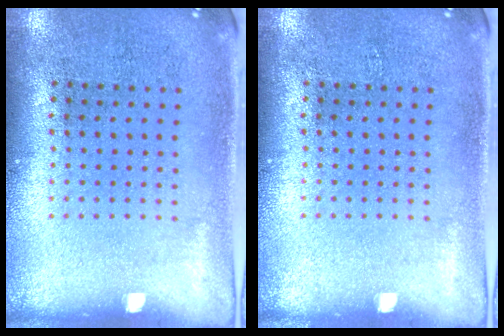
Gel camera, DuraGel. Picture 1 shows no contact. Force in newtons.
{"total": 0.0}